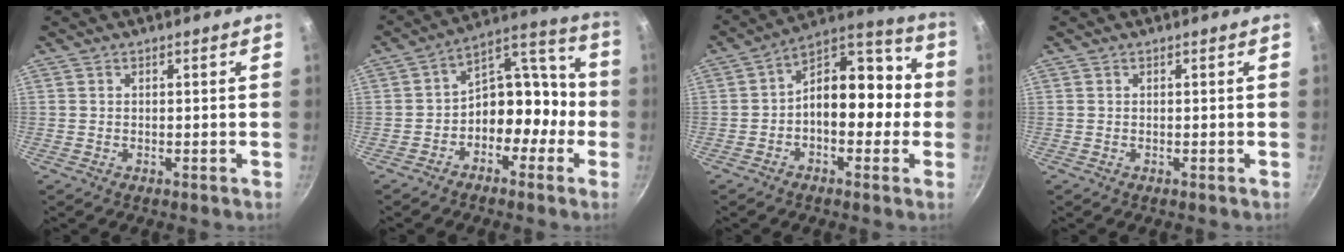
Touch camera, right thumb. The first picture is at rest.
{"total": 13.1, "force": [-3.1, 8.6, 9.3], "torque": [-0.086, 0.058, -0.061]}
{"total": 14.9, "force": [-0.8, 8.8, 12.0], "torque": [-0.137, 0.049, -0.028]}
{"total": 0.0}